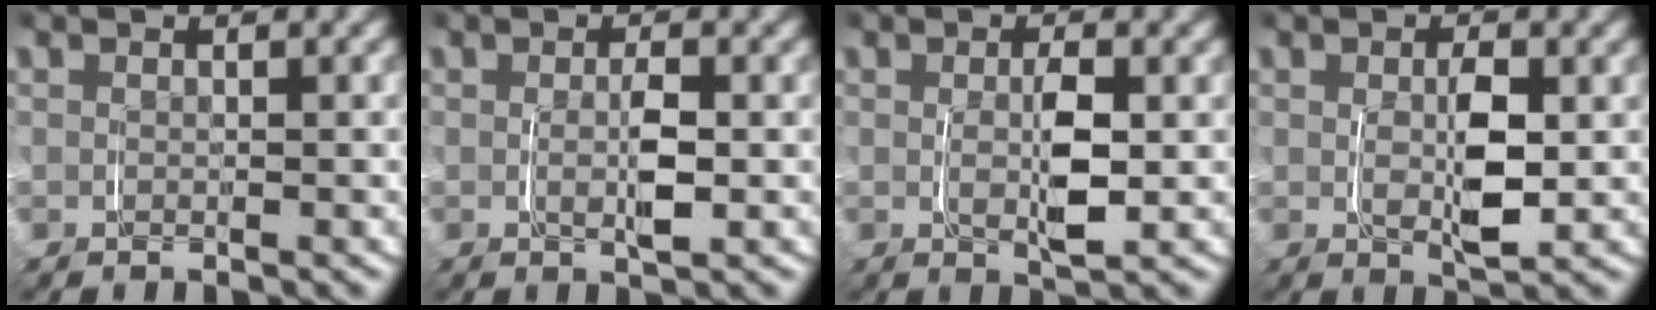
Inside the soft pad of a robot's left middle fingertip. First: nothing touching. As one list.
[{"total": 0.8, "force": [-0.2, -0.3, 0.7], "torque": [-0.011, -0.004, -0.001]}, {"total": 1.2, "force": [0.0, 0.0, 1.2], "torque": [-0.019, -0.008, 0.003]}, {"total": 1.6, "force": [0.0, 0.4, 1.5], "torque": [-0.025, -0.011, 0.005]}]